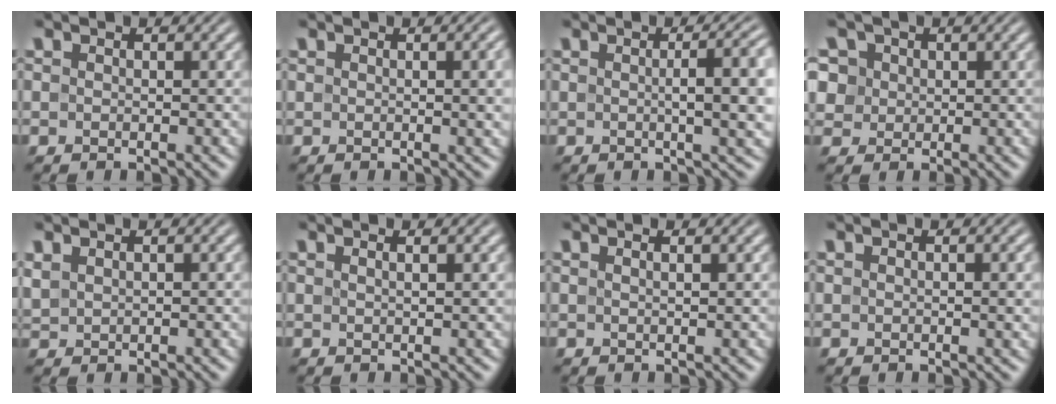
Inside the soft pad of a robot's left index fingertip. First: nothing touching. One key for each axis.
{"total": 3.1, "fx": 0.5, "fy": 0.8, "fz": 2.9, "tx": -0.033, "ty": 0.005, "tz": 0.007}
{"total": 6.8, "fx": 0.5, "fy": 2.0, "fz": 6.5, "tx": -0.065, "ty": 0.007, "tz": 0.008}
{"total": 5.6, "fx": 2.6, "fy": 4.4, "fz": 2.3, "tx": -0.067, "ty": 0.019, "tz": 0.033}
{"total": 1.1, "fx": 0.8, "fy": 0.6, "fz": 0.5, "tx": -0.021, "ty": 0.002, "tz": 0.024}
{"total": 1.4, "fx": 0.8, "fy": 0.3, "fz": 1.1, "tx": -0.008, "ty": 0.003, "tz": -0.001}
{"total": 1.1, "fx": 0.7, "fy": 0.2, "fz": 0.9, "tx": -0.009, "ty": 0.003, "tz": 0.001}
{"total": 1.8, "fx": 0.6, "fy": 0.4, "fz": 1.7, "tx": -0.023, "ty": 0.000, "tz": 0.011}